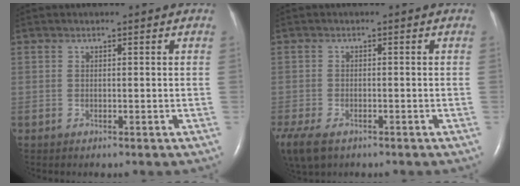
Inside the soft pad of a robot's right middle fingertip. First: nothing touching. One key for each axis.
{"total": 13.3, "fx": -7.9, "fy": 8.0, "fz": 7.2, "tx": -0.216, "ty": -0.031, "tz": -0.117}